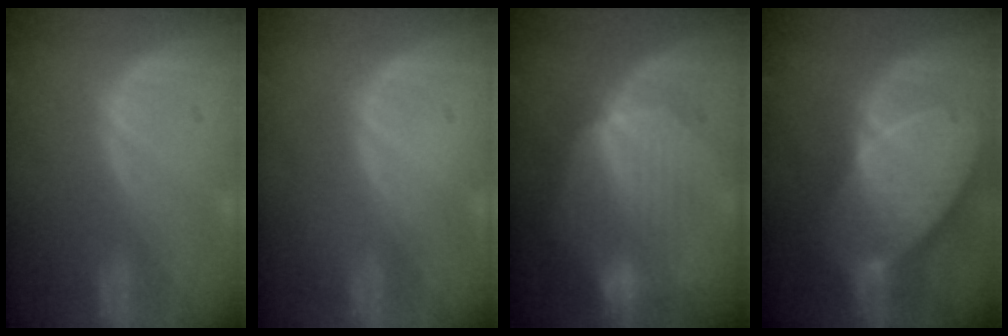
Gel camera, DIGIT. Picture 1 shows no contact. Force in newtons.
{"total": 0.0}
{"total": 7.0, "press": 6.9, "slide": 1.3}
{"total": 10.4, "press": 9.1, "slide": 5.0}